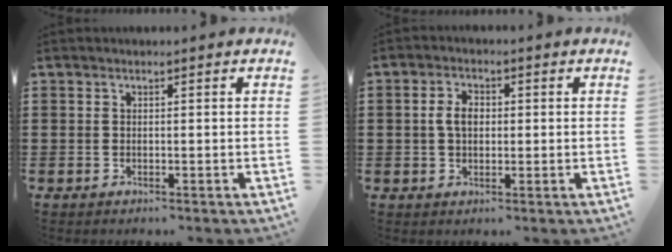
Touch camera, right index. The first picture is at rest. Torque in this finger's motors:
{"motor_torque": [0.64, 0.17, 0.46, 0.11]}